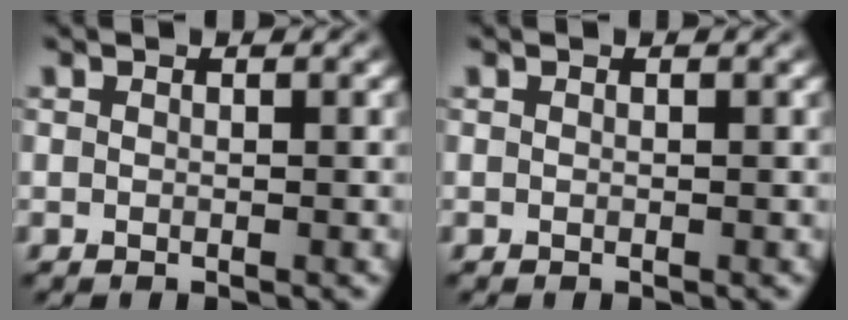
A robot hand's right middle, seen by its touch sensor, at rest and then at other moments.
{"total": 0.0}